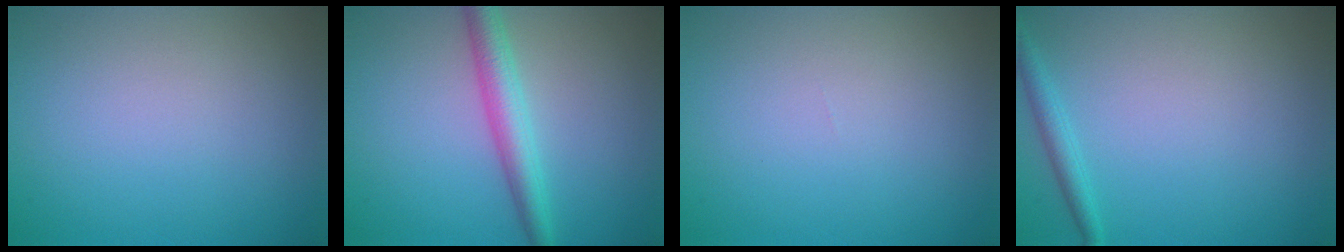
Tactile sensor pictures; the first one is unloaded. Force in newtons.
{"total": 3.6, "press": 3.6, "slide": 0.1}
{"total": 0.0}
{"total": 1.5, "press": 1.4, "slide": 0.1}